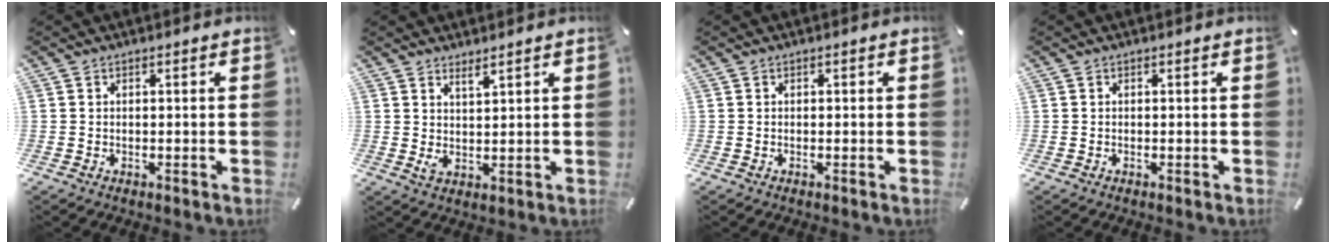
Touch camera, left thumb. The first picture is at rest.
{"total": 3.4, "force": [2.4, 1.2, 2.2], "torque": [-0.042, -0.023, 0.040]}
{"total": 0.0}
{"total": 0.0}